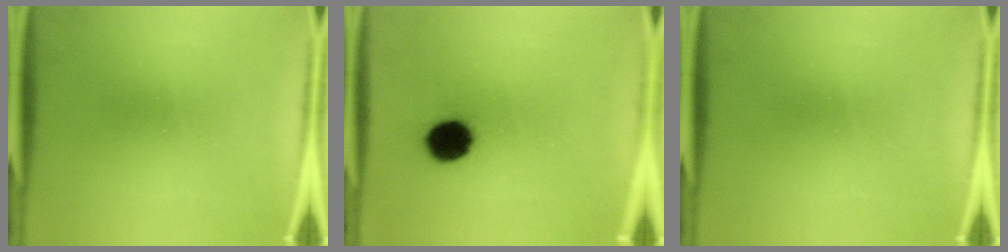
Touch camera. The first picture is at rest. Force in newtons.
{"total": 9.9}
{"total": 0.0}